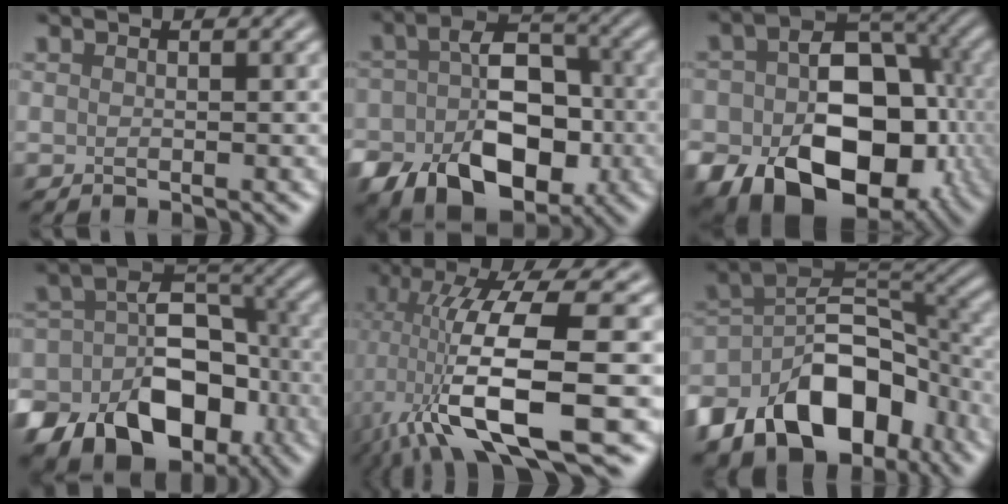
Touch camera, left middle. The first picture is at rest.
{"total": 11.7, "force": [-4.0, 7.8, 7.7], "torque": [-0.124, -0.024, -0.056]}
{"total": 16.9, "force": [-5.5, 11.6, 11.0], "torque": [-0.155, -0.028, -0.071]}
{"total": 15.0, "force": [-6.7, 10.8, 7.9], "torque": [-0.112, -0.003, -0.115]}
{"total": 13.7, "force": [-3.4, 3.5, 12.8], "torque": [-0.244, -0.007, -0.051]}
{"total": 13.2, "force": [-6.9, 7.7, 8.2], "torque": [-0.147, 0.010, -0.130]}